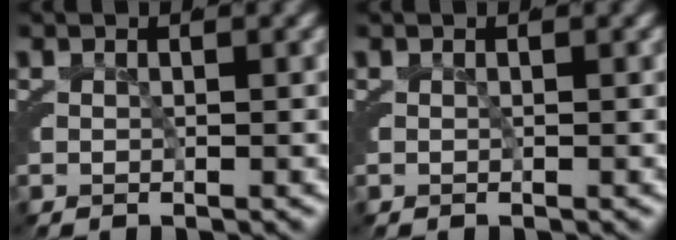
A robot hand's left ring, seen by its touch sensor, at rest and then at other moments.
{"total": 0.0}